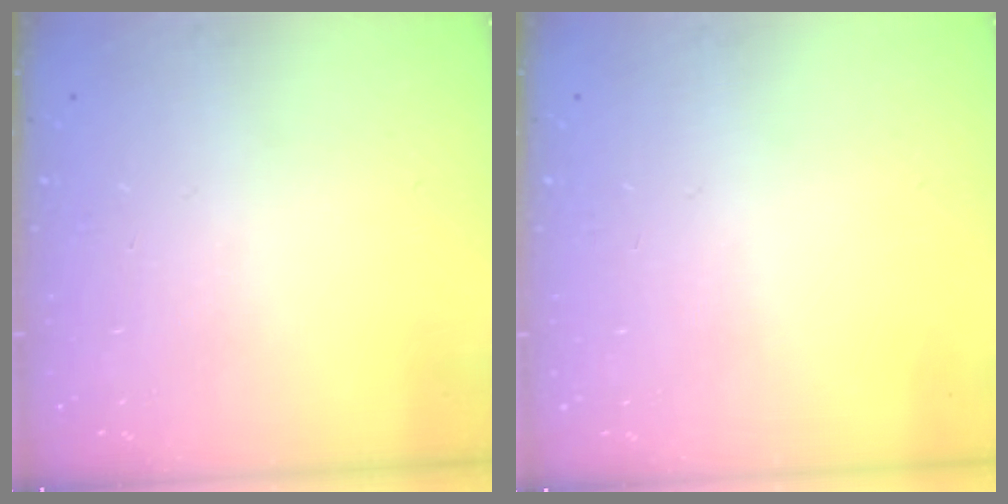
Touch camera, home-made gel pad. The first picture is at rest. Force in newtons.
{"total": 0.0}